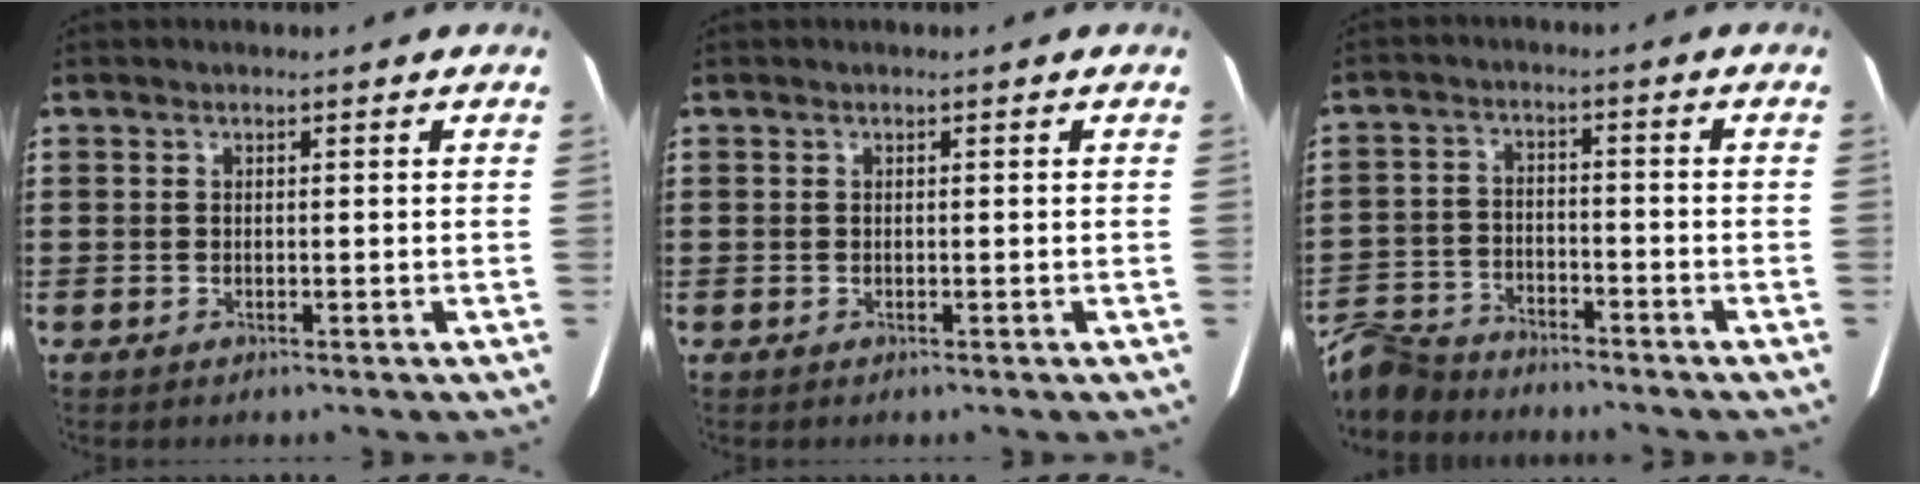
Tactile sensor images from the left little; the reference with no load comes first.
{"total": 0.0}
{"total": 5.1, "force": [-4.9, 1.1, 0.9], "torque": [-0.037, 0.001, -0.104]}